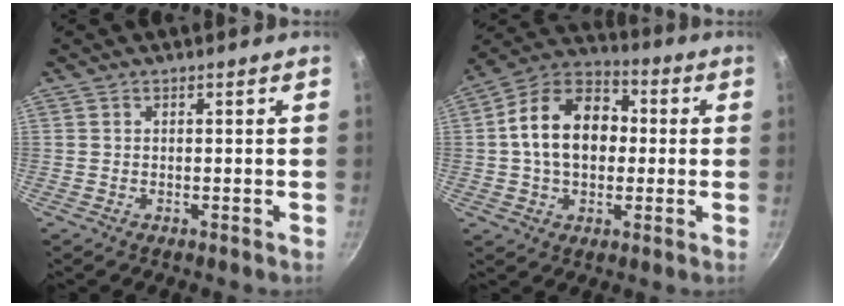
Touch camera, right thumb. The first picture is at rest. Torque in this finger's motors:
{"motor_torque": [0.64, 3.21, 1.47, -0.11, 0.13]}